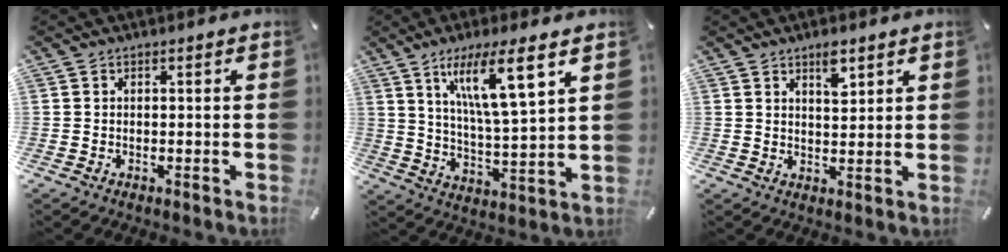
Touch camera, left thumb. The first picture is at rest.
{"total": 14.0, "force": [8.4, 2.6, 10.9], "torque": [-0.200, -0.026, 0.135]}
{"total": 4.9, "force": [3.3, 2.1, 3.0], "torque": [-0.034, -0.018, 0.052]}